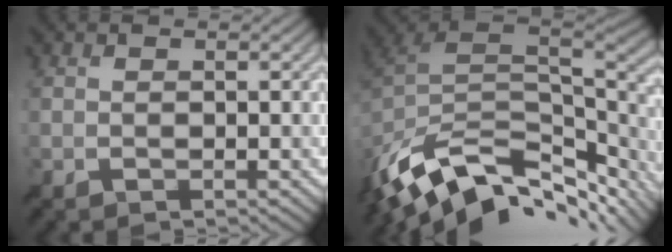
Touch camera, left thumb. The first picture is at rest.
{"total": 13.4, "force": [-7.0, 6.8, 9.2], "torque": [-0.214, -0.013, -0.117]}